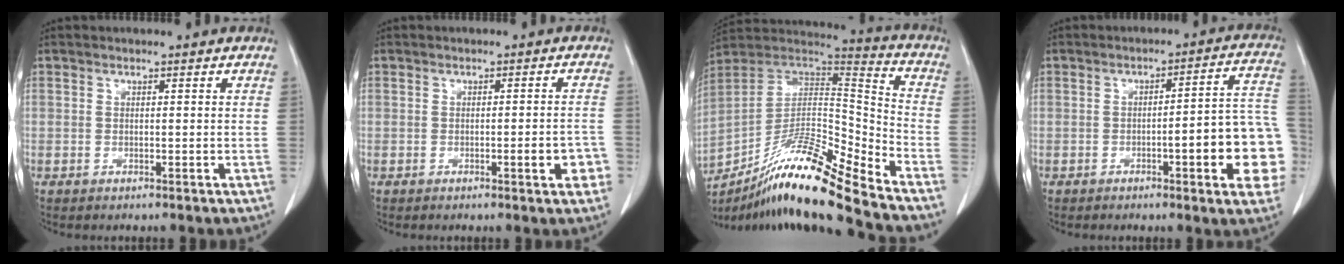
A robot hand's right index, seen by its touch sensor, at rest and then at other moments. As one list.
[{"total": 3.8, "force": [-1.6, 0.7, 3.4], "torque": [-0.037, 0.000, -0.020]}, {"total": 18.9, "force": [-14.8, -0.3, 11.8], "torque": [-0.224, -0.002, -0.272]}, {"total": 14.4, "force": [-3.8, 2.0, 13.7], "torque": [-0.117, 0.027, -0.044]}]